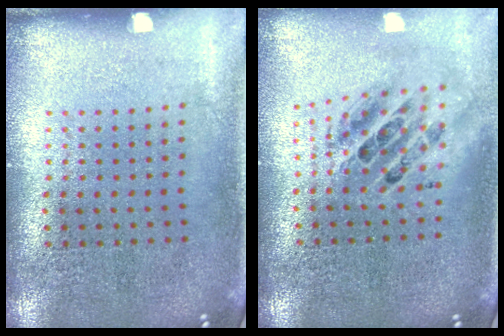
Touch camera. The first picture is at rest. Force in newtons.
{"total": 1.9, "press": 1.5, "slide": 1.1}